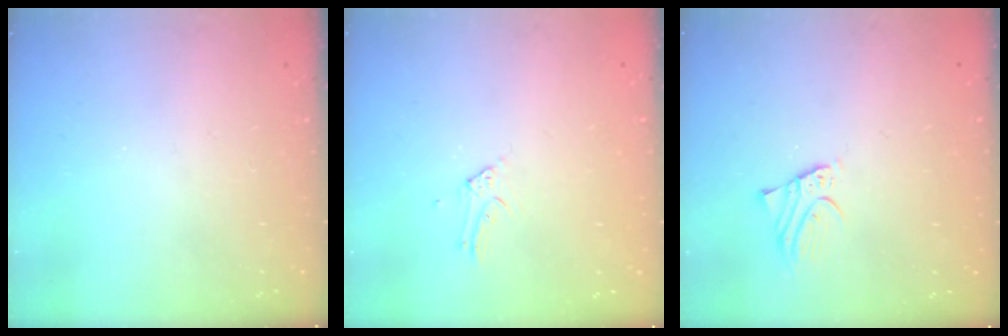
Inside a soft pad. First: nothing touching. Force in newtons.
{"total": 3.0, "press": 3.0, "slide": 0.3}
{"total": 2.4, "press": 2.4, "slide": 0.0}